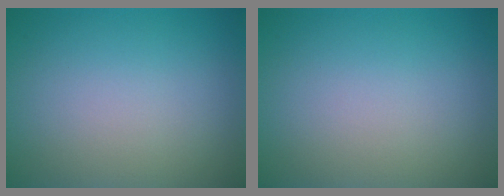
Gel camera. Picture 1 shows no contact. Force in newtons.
{"total": 0.0}